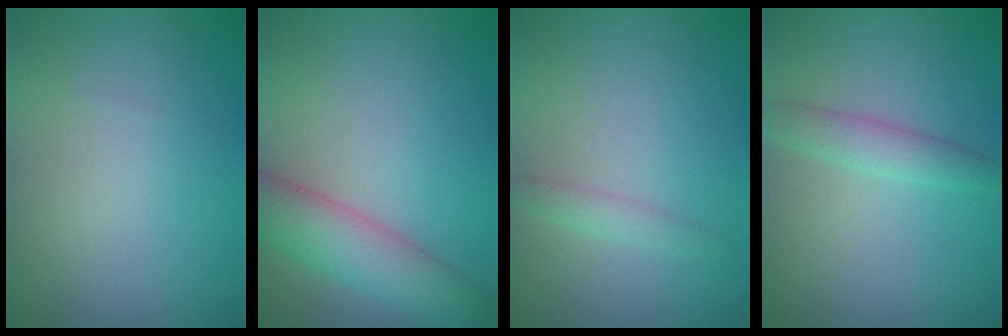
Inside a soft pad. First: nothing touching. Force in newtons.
{"total": 5.6, "press": 5.6, "slide": 0.2}
{"total": 1.3, "press": 1.3, "slide": 0.0}
{"total": 2.2, "press": 2.2, "slide": 0.1}